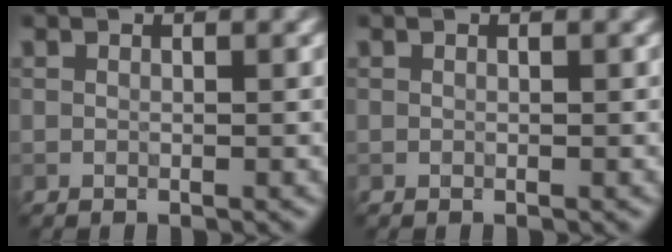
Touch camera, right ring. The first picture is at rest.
{"total": 0.0}